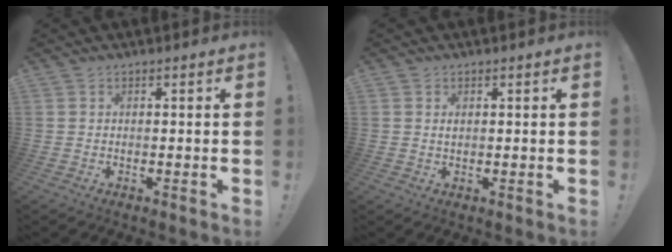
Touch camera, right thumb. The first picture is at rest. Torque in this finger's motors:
{"motor_torque": [-0.03, 0.18, -0.01, -0.02, 0.00]}